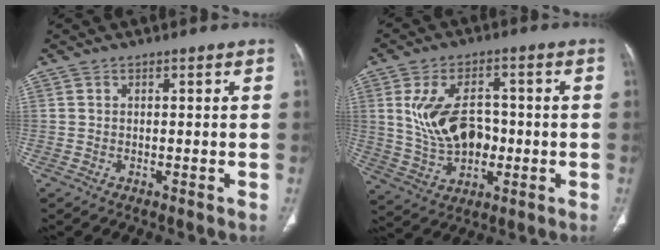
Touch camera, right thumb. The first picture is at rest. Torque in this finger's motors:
{"motor_torque": [-0.29, 0.88, 1.11, 0.39, 0.12]}